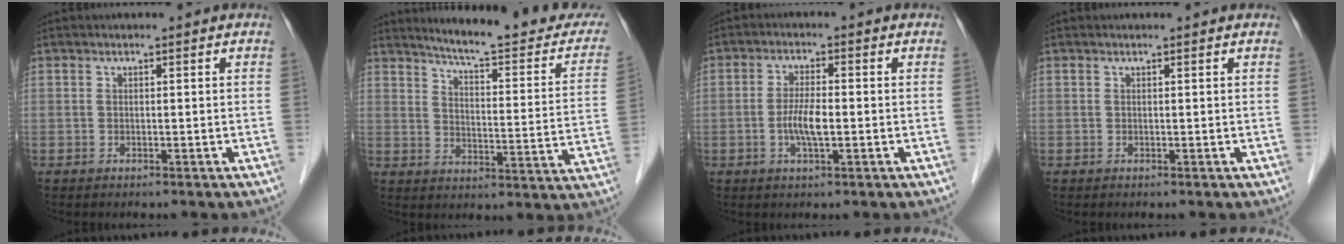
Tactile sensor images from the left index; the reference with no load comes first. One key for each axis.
{"total": 18.8, "fx": 17.0, "fy": 2.1, "fz": 7.8, "tx": -0.097, "ty": -0.066, "tz": 0.201}
{"total": 4.4, "fx": -1.4, "fy": 0.9, "fz": 4.1, "tx": -0.085, "ty": -0.007, "tz": -0.026}
{"total": 0.0}